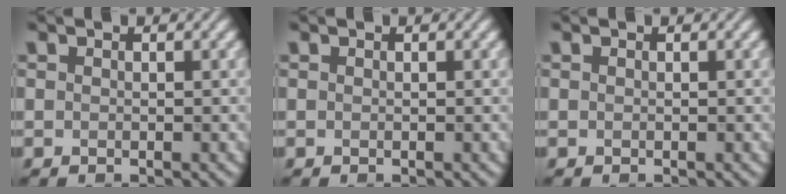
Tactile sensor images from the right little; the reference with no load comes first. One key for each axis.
{"total": 0.0}
{"total": 0.0}